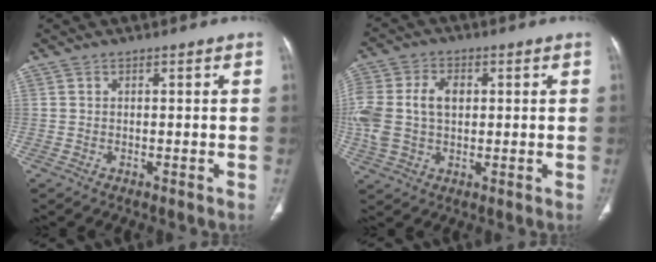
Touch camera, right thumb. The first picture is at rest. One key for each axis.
{"total": 13.4, "fx": 1.3, "fy": 9.3, "fz": 9.5, "tx": -0.229, "ty": 0.015, "tz": 0.028}